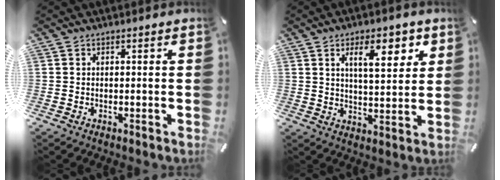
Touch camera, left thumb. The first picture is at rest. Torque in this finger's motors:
{"motor_torque": [0.17, 0.12, 0.48, 0.13, 0.02]}